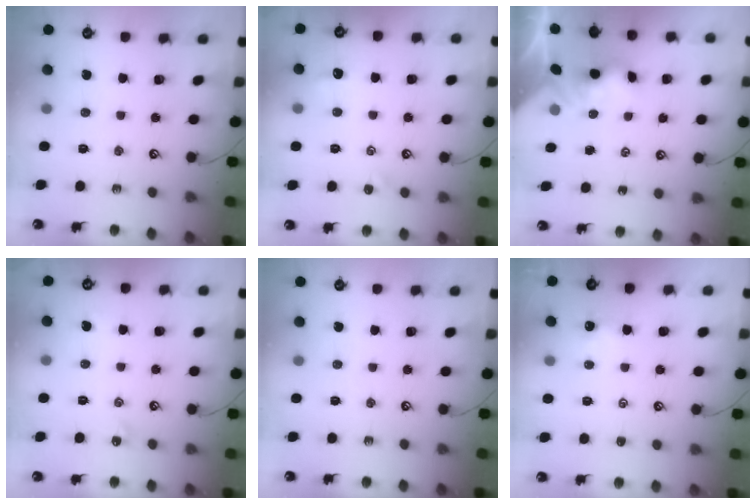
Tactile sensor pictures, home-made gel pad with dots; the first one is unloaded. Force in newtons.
{"total": 1.1, "press": 1.0, "slide": 0.5}
{"total": 4.0, "press": 4.0, "slide": 0.2}
{"total": 2.7, "press": 2.7, "slide": 0.6}
{"total": 0.0}
{"total": 0.6, "press": 0.5, "slide": 0.3}